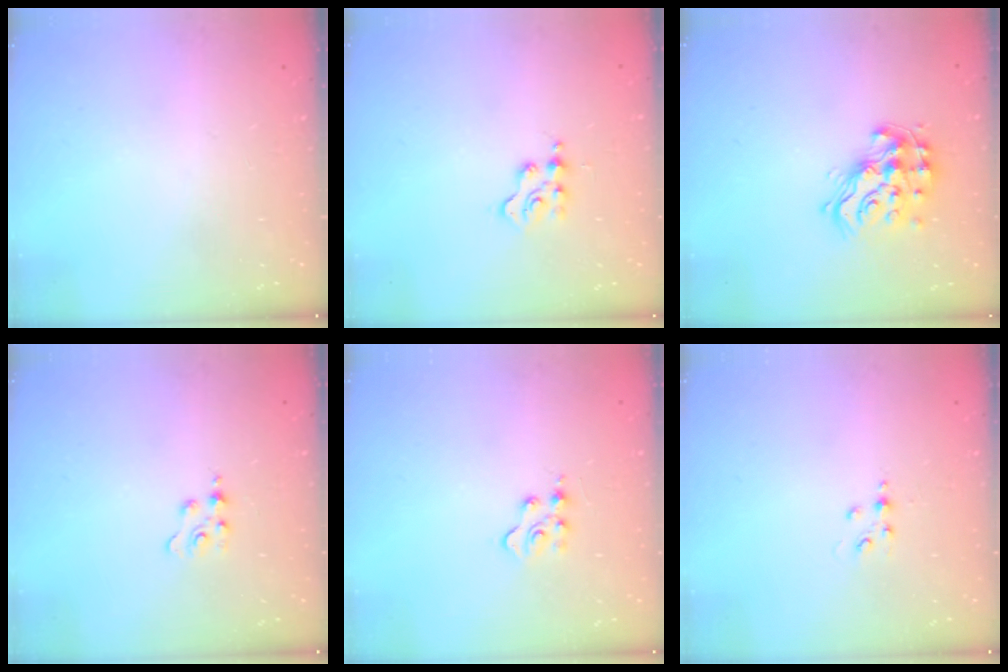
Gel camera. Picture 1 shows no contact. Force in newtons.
{"total": 2.7, "press": 2.7, "slide": 0.3}
{"total": 13.9, "press": 13.9, "slide": 0.6}
{"total": 1.8, "press": 1.8, "slide": 0.3}
{"total": 4.1, "press": 4.0, "slide": 0.6}
{"total": 4.2, "press": 4.2, "slide": 0.4}